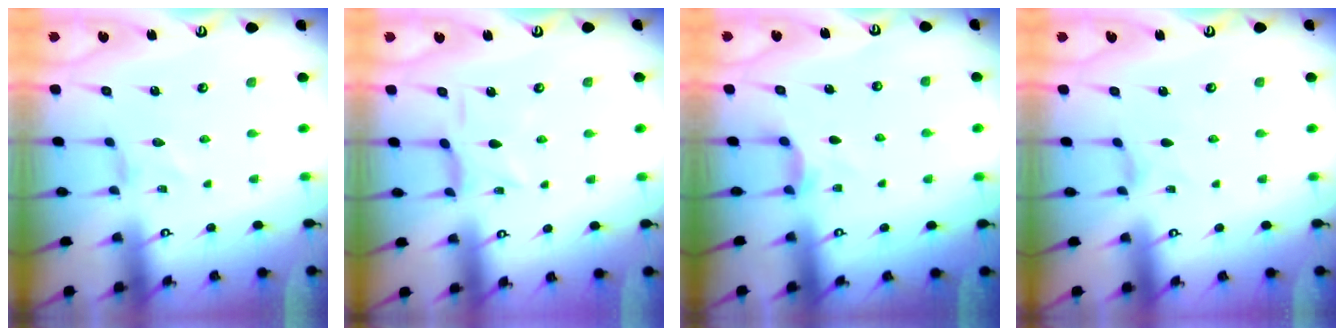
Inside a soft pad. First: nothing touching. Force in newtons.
{"total": 4.6, "press": 4.6, "slide": 0.7}
{"total": 2.8, "press": 2.8, "slide": 0.3}
{"total": 0.0}